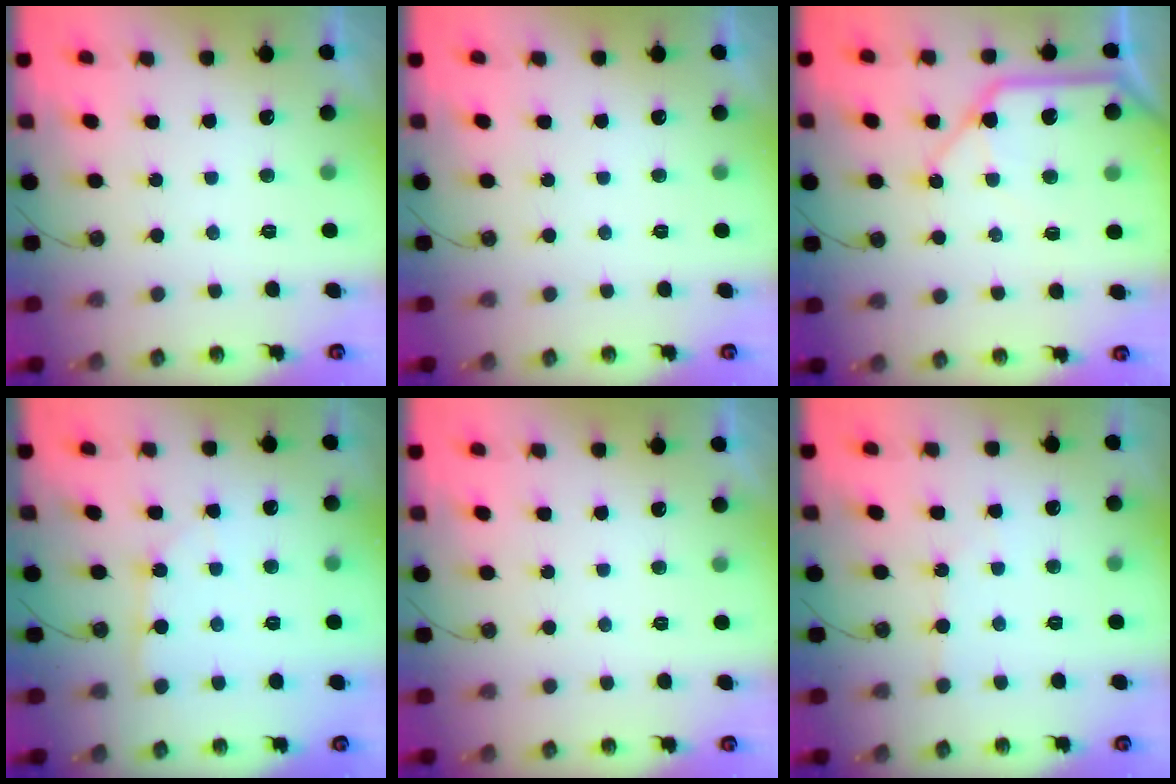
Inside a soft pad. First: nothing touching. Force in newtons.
{"total": 0.0}
{"total": 13.3, "press": 13.2, "slide": 1.6}
{"total": 2.2, "press": 2.2, "slide": 0.3}
{"total": 0.0}
{"total": 2.6, "press": 2.6, "slide": 0.3}